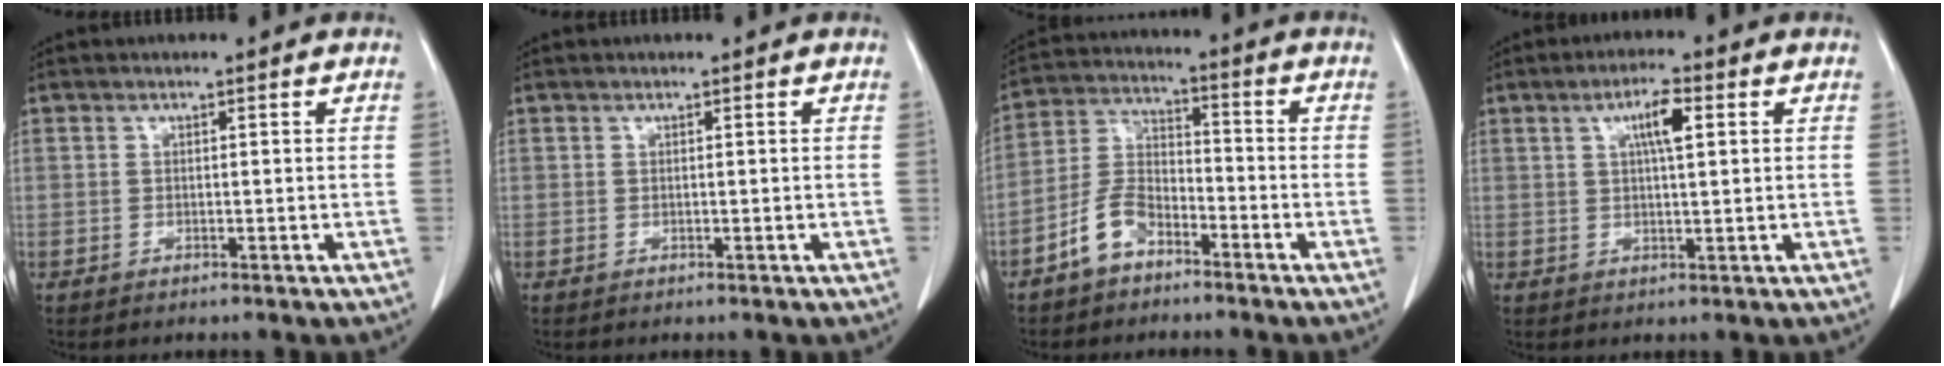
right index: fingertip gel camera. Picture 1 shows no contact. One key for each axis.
{"total": 0.0}
{"total": 8.0, "fx": -5.0, "fy": 4.2, "fz": 4.6, "tx": -0.110, "ty": 0.018, "tz": -0.101}
{"total": 5.4, "fx": 1.8, "fy": 1.2, "fz": 4.9, "tx": -0.092, "ty": 0.006, "tz": 0.033}